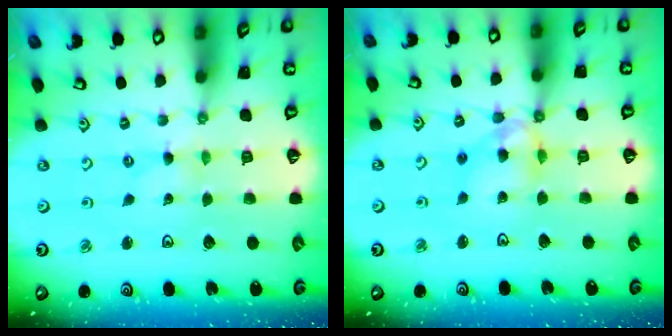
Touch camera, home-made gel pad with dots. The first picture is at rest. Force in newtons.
{"total": 11.5, "press": 11.5, "slide": 1.0}